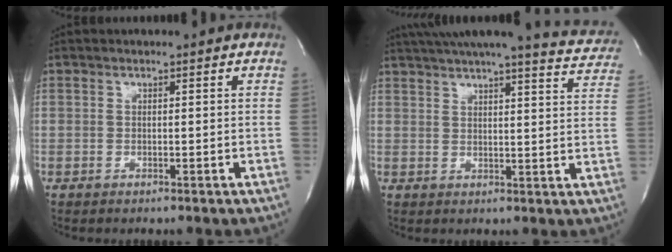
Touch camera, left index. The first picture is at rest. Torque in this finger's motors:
{"motor_torque": [1.05, -1.09, 0.36, 0.03]}